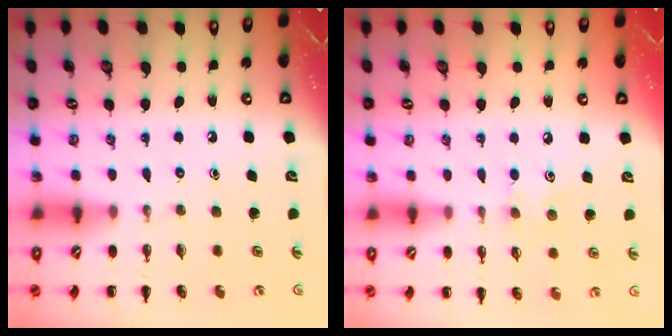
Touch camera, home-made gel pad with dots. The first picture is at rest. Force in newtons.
{"total": 4.0, "press": 3.9, "slide": 1.0}